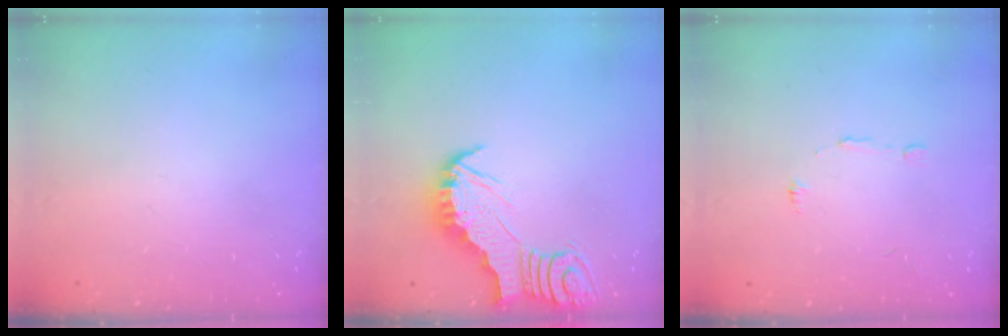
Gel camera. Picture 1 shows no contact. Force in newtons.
{"total": 2.8, "press": 2.8, "slide": 0.3}
{"total": 5.4, "press": 5.4, "slide": 0.3}